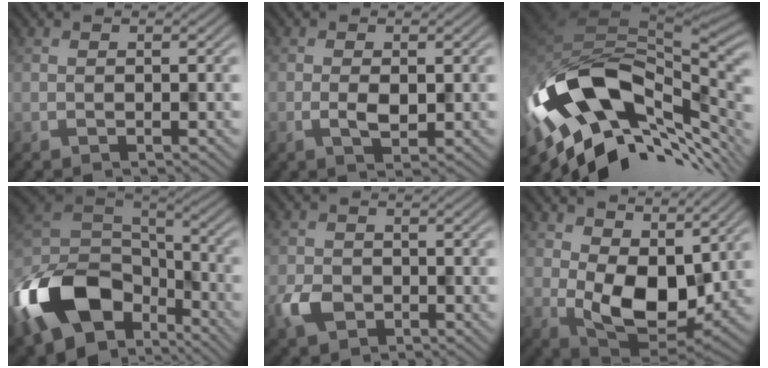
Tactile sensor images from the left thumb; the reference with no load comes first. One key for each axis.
{"total": 2.1, "fx": -0.3, "fy": 0.9, "fz": 1.8, "tx": -0.039, "ty": -0.001, "tz": -0.007}
{"total": 17.8, "fx": -5.0, "fy": 10.1, "fz": 13.8, "tx": -0.271, "ty": -0.020, "tz": -0.088}
{"total": 17.3, "fx": -7.8, "fy": 11.0, "fz": 10.8, "tx": -0.269, "ty": -0.036, "tz": -0.139}
{"total": 4.0, "fx": -1.9, "fy": 3.0, "fz": 1.9, "tx": -0.052, "ty": -0.008, "tz": -0.043}
{"total": 10.5, "fx": 2.0, "fy": 6.5, "fz": 8.0, "tx": -0.155, "ty": -0.013, "tz": 0.034}